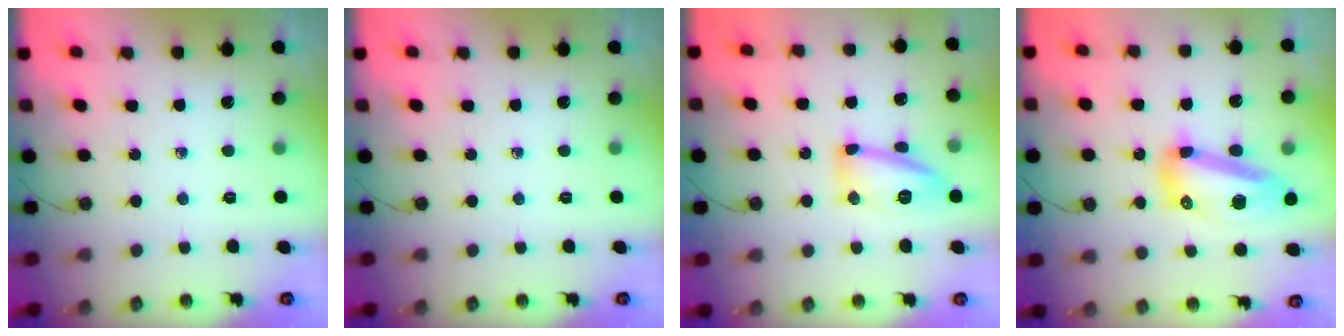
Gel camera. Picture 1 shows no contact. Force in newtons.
{"total": 0.0}
{"total": 13.2, "press": 13.1, "slide": 1.3}
{"total": 14.7, "press": 14.6, "slide": 1.6}